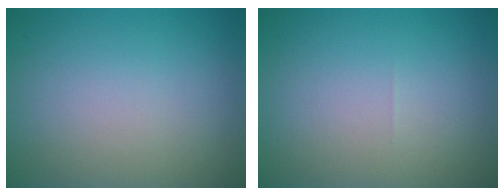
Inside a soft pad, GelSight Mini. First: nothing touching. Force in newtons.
{"total": 0.0}